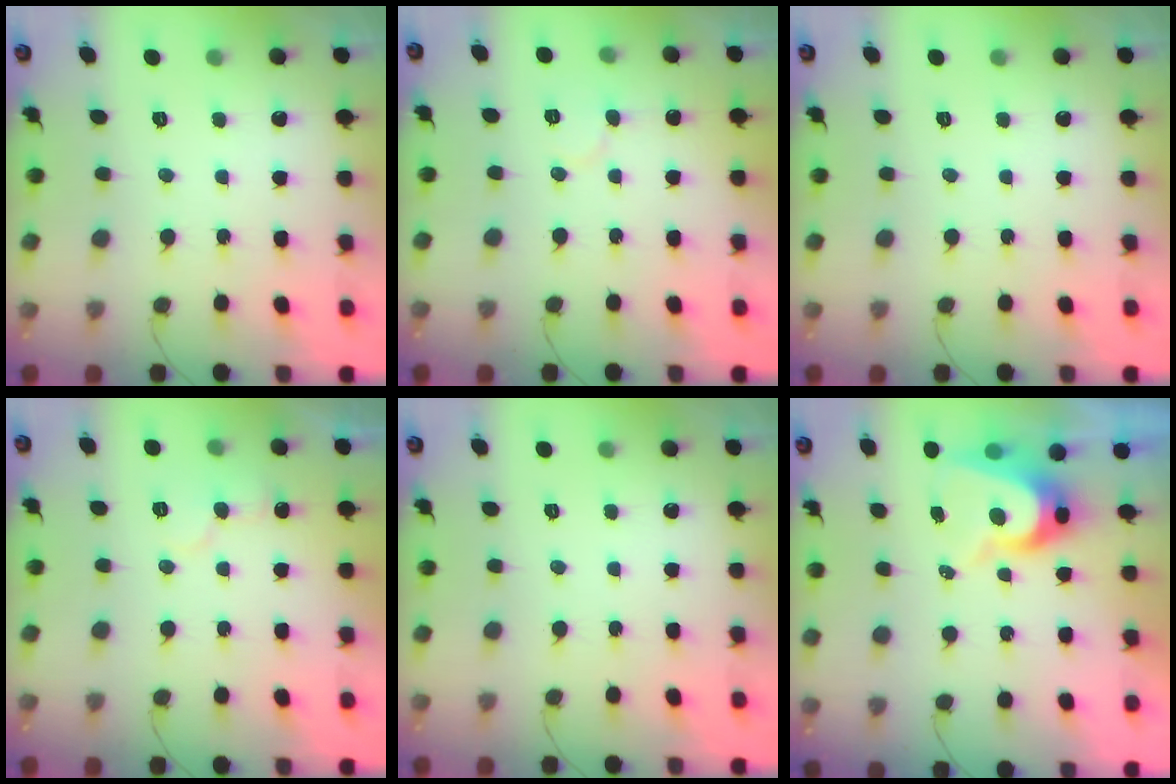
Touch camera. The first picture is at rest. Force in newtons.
{"total": 4.7, "press": 4.6, "slide": 0.4}
{"total": 0.0}
{"total": 7.0, "press": 7.0, "slide": 0.5}
{"total": 0.0}
{"total": 8.8, "press": 8.8, "slide": 0.9}